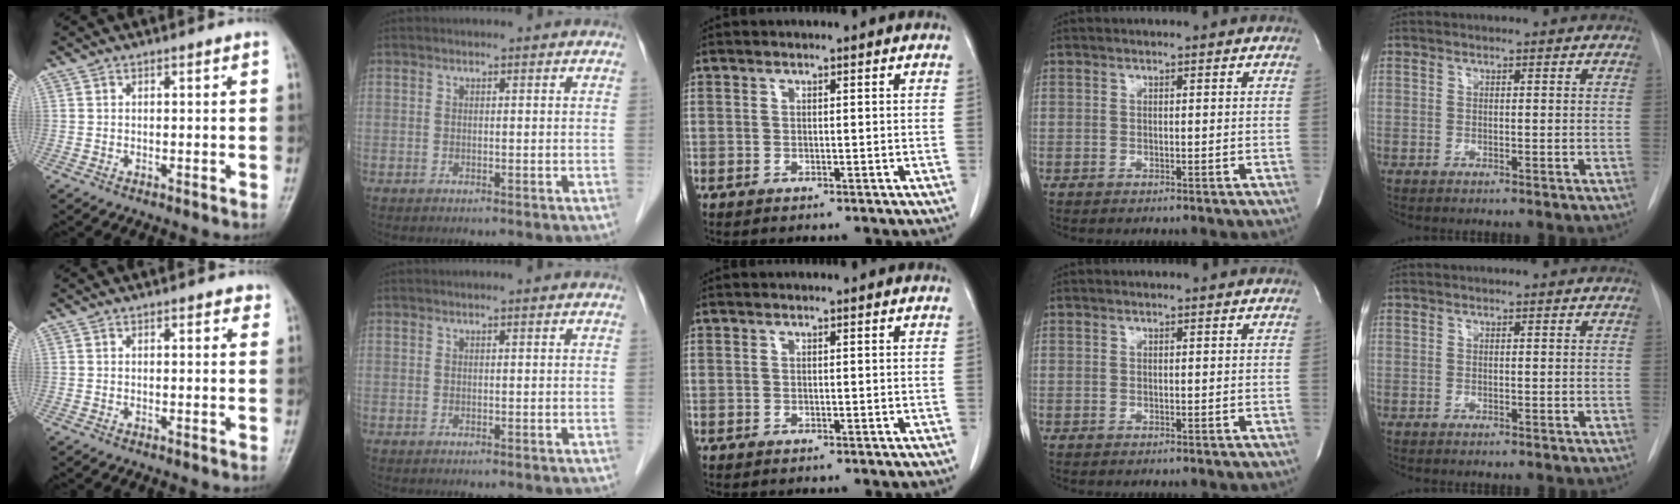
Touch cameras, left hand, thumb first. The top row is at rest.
{"thumb": {"total": 1.7, "force": [1.1, 0.9, 0.9], "torque": [0.003, -0.003, 0.008]}, "index": {"total": 0.6, "force": [0.5, -0.1, 0.4], "torque": [-0.010, 0.002, 0.012]}}